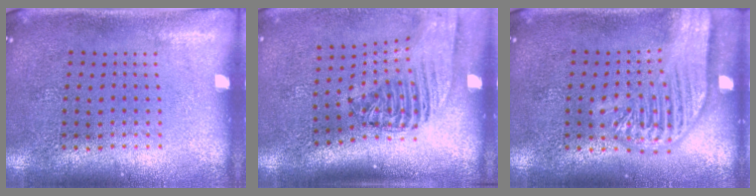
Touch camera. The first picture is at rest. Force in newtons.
{"total": 2.4, "press": 1.8, "slide": 1.5}
{"total": 3.2, "press": 3.2, "slide": 0.4}